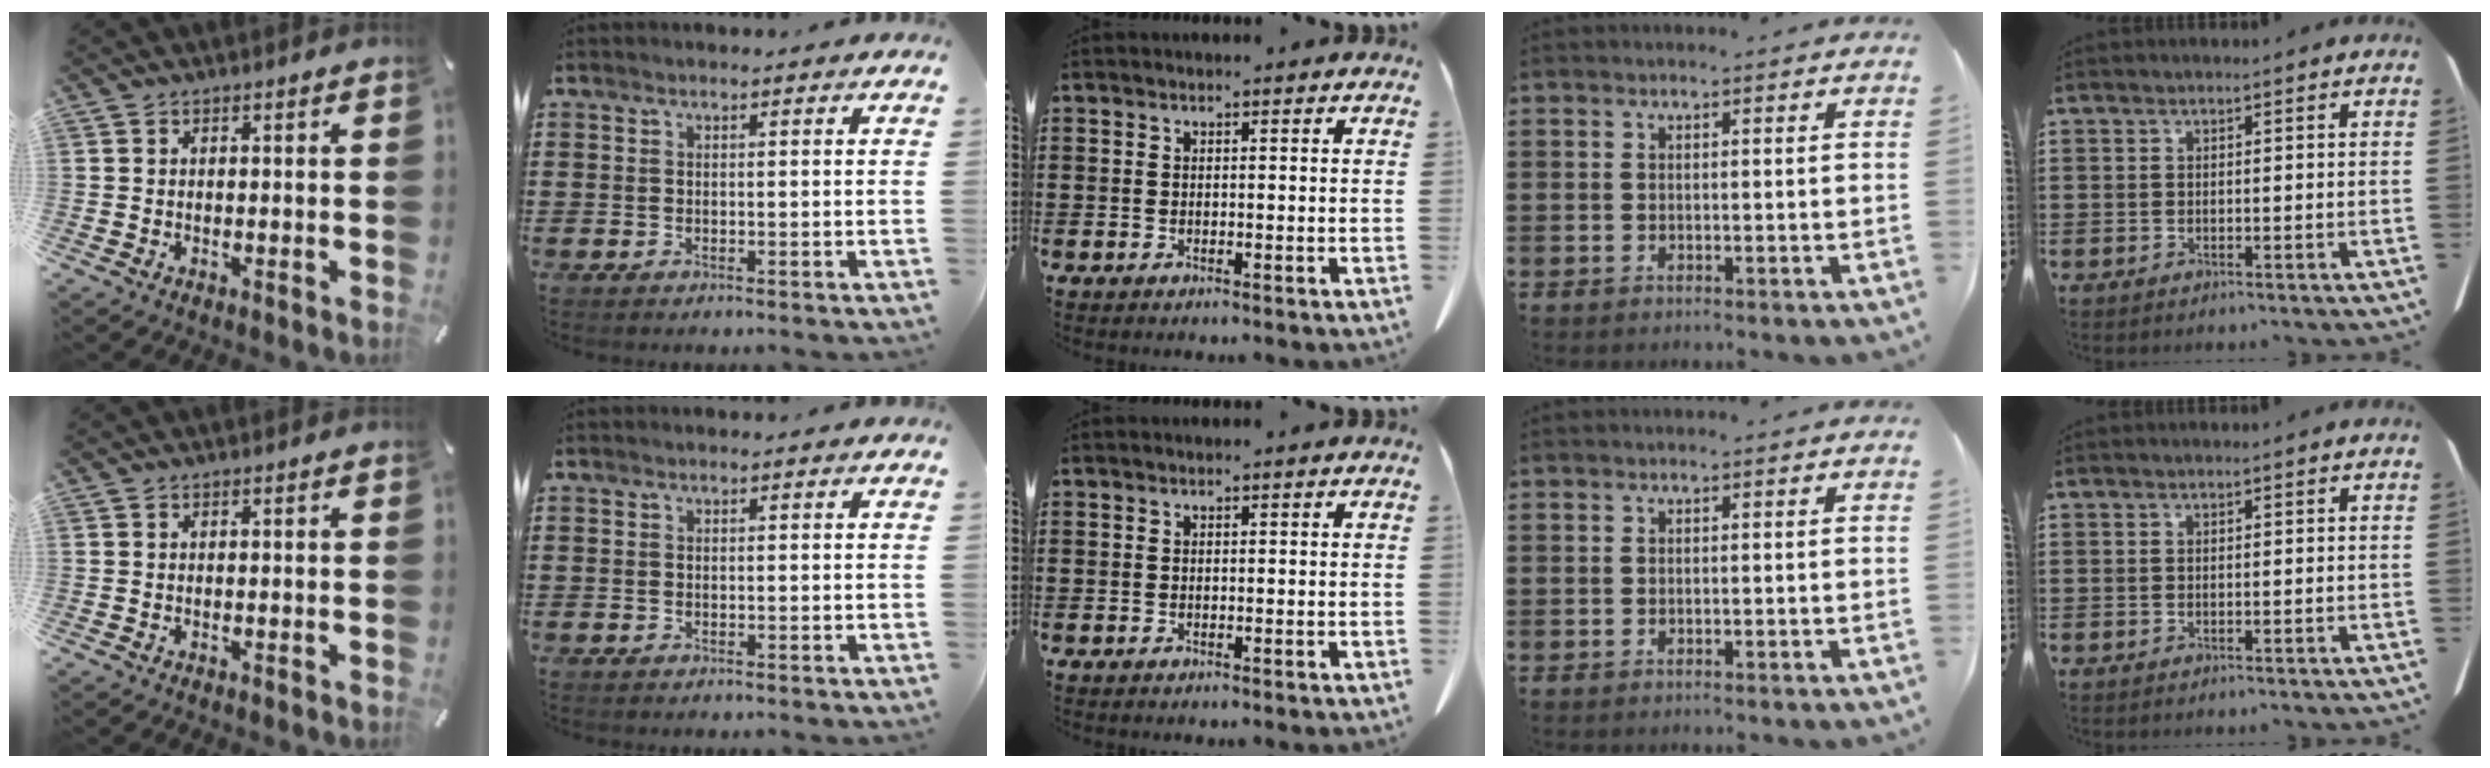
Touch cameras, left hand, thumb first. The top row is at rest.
{}